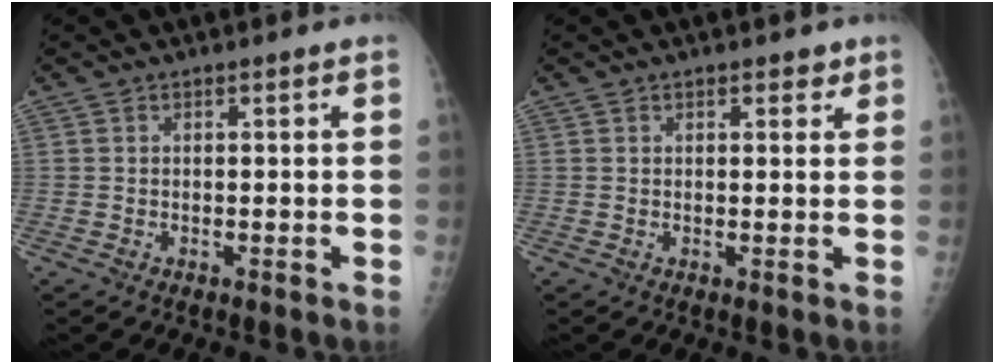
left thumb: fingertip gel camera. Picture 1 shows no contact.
{"total": 2.4, "force": [1.5, 1.3, 1.3], "torque": [0.001, -0.006, 0.017]}